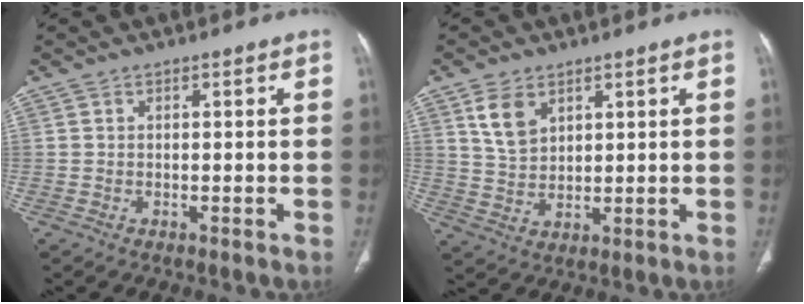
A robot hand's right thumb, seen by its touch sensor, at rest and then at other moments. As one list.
[{"total": 6.1, "force": [3.2, 3.8, 3.6], "torque": [-0.059, -0.015, 0.072]}]